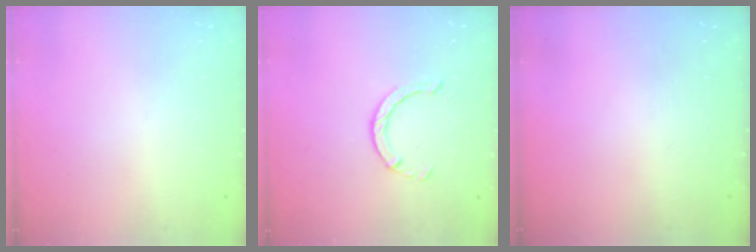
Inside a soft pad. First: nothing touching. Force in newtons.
{"total": 2.5, "press": 2.4, "slide": 0.4}
{"total": 0.0}